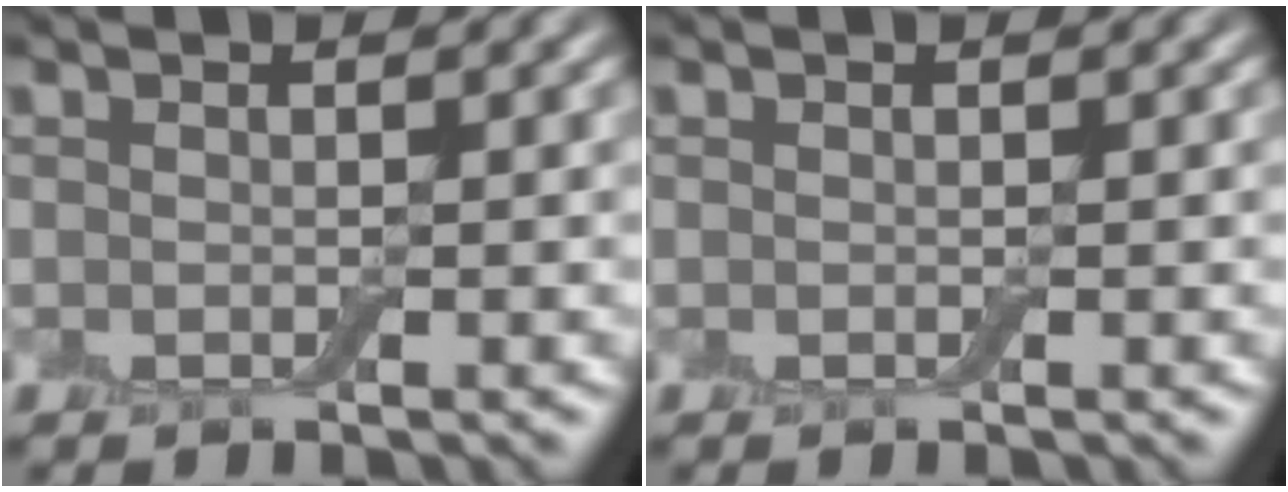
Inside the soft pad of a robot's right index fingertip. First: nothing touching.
{"total": 0.0}